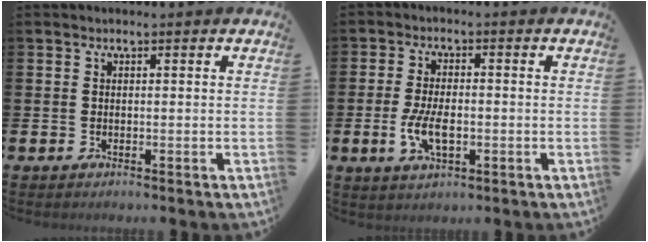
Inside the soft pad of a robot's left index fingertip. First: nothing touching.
{"total": 5.3, "force": [-1.0, 2.6, 4.6], "torque": [-0.086, -0.002, -0.021]}